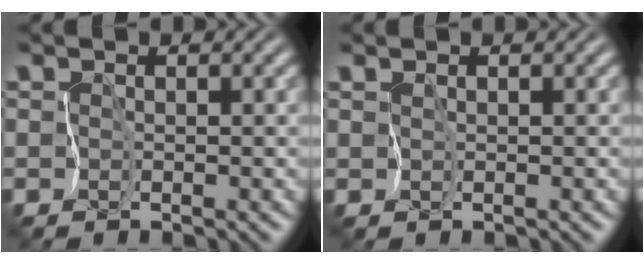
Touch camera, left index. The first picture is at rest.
{"total": 0.7, "force": [0.6, 0.1, 0.4], "torque": [-0.009, 0.001, 0.011]}